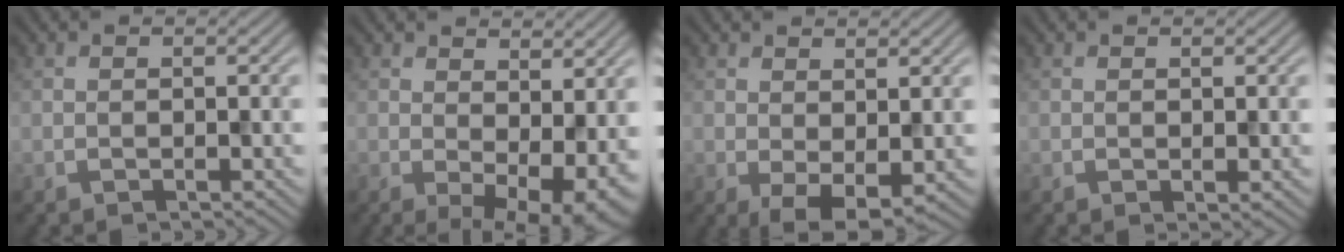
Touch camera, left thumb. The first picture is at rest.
{"total": 8.0, "force": [0.7, 4.0, 6.9], "torque": [-0.098, -0.017, 0.023]}
{"total": 3.8, "force": [0.1, 1.9, 3.3], "torque": [-0.061, -0.010, 0.006]}
{"total": 0.7, "force": [0.3, 0.2, 0.6], "torque": [-0.008, -0.002, 0.005]}